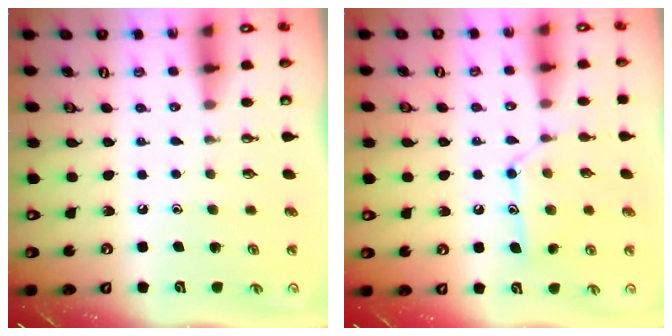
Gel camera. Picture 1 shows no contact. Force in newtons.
{"total": 12.0, "press": 12.0, "slide": 0.5}